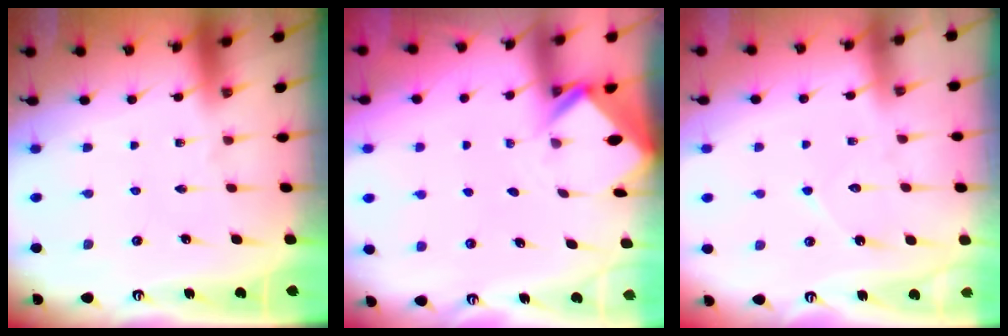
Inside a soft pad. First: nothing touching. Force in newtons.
{"total": 2.7, "press": 2.7, "slide": 0.1}
{"total": 5.8, "press": 5.8, "slide": 0.6}